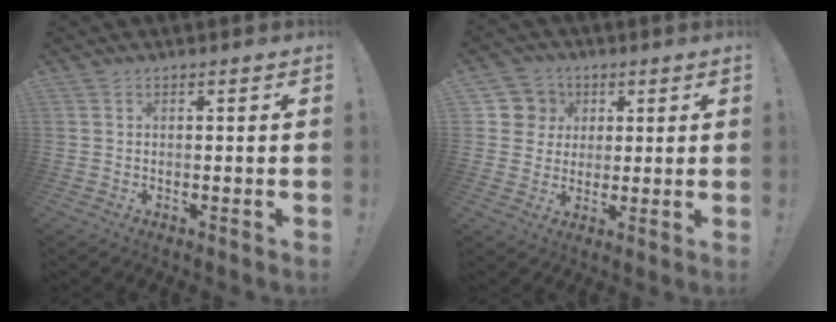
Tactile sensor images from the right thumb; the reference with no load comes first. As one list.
[{"total": 8.0, "force": [1.9, 7.7, 1.0], "torque": [-0.005, -0.011, 0.041]}]